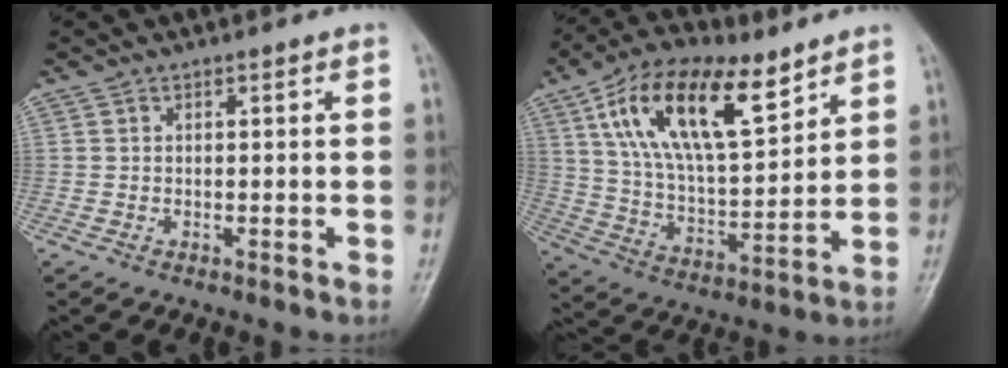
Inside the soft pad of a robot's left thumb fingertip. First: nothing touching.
{"total": 20.8, "force": [10.4, 9.1, 15.5], "torque": [-0.249, -0.030, 0.189]}